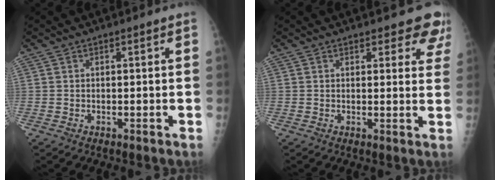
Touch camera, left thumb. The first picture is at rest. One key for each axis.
{"total": 6.8, "fx": 5.8, "fy": 2.7, "fz": 2.2, "tx": 0.021, "ty": -0.025, "tz": 0.046}